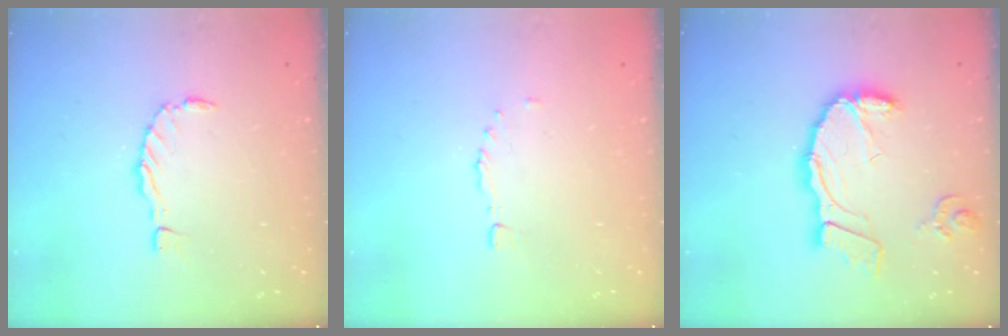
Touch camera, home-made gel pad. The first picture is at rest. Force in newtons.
{"total": 1.7, "press": 1.5, "slide": 0.7}
{"total": 15.5, "press": 15.4, "slide": 2.0}